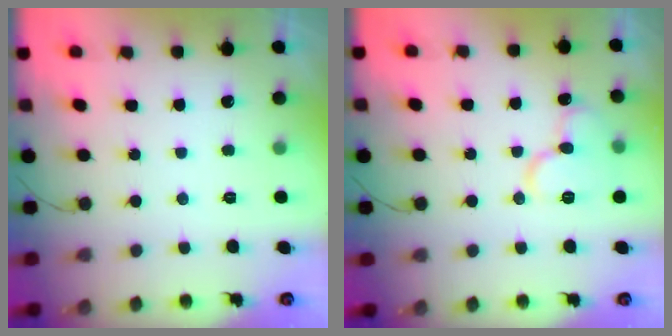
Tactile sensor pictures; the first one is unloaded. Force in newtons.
{"total": 10.9, "press": 10.8, "slide": 1.4}